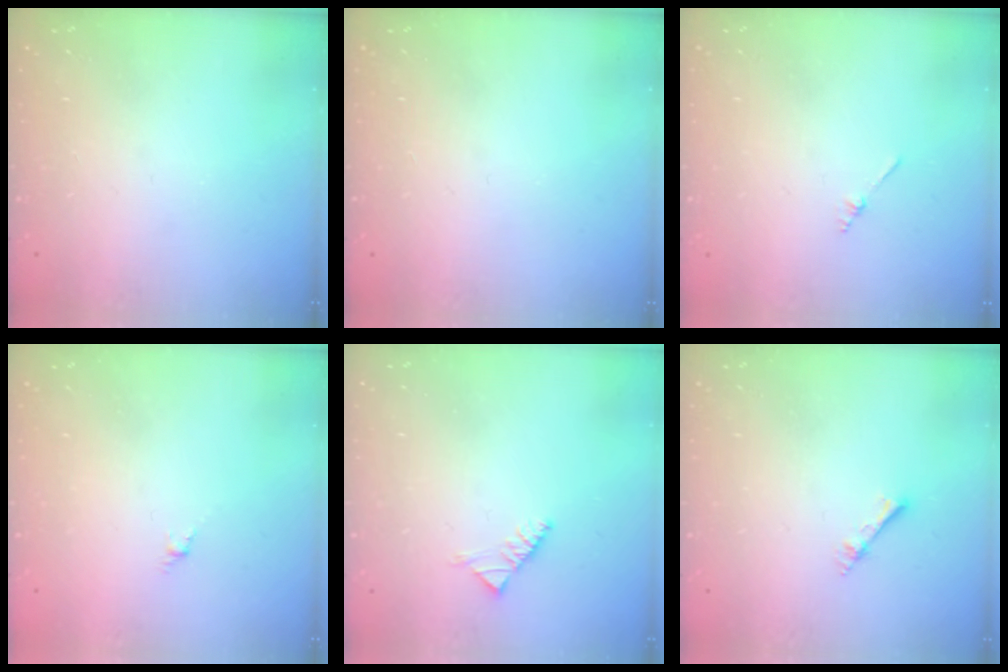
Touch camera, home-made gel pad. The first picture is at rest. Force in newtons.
{"total": 0.0}
{"total": 1.3, "press": 1.3, "slide": 0.3}
{"total": 1.1, "press": 1.0, "slide": 0.5}
{"total": 2.6, "press": 2.5, "slide": 0.8}
{"total": 3.7, "press": 3.7, "slide": 0.5}